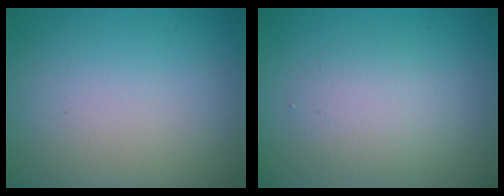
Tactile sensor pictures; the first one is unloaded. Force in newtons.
{"total": 2.6, "press": 2.6, "slide": 0.1}